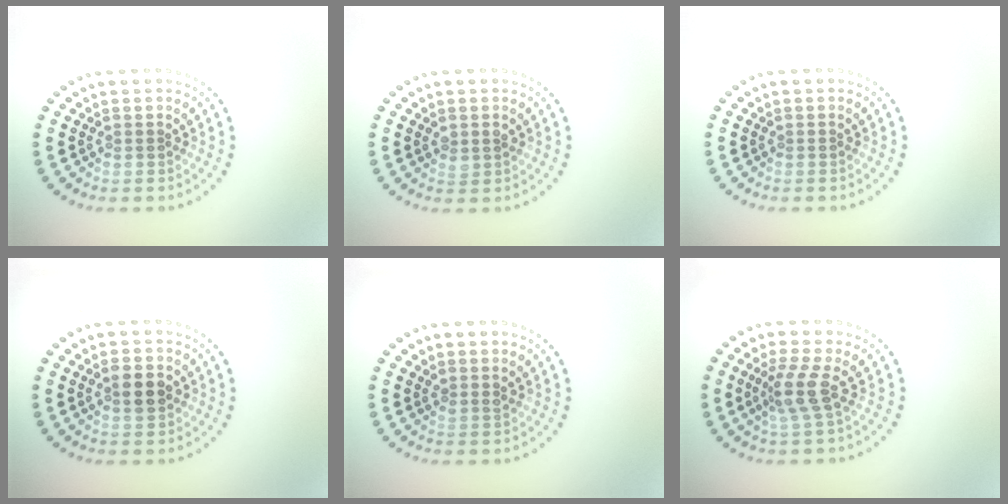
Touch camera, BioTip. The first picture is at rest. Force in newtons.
{"total": 1.2, "press": 1.1, "slide": 0.2}
{"total": 0.0}
{"total": 2.9, "press": 2.9, "slide": 0.1}
{"total": 0.6, "press": 0.5, "slide": 0.4}
{"total": 2.7, "press": 2.0, "slide": 1.8}